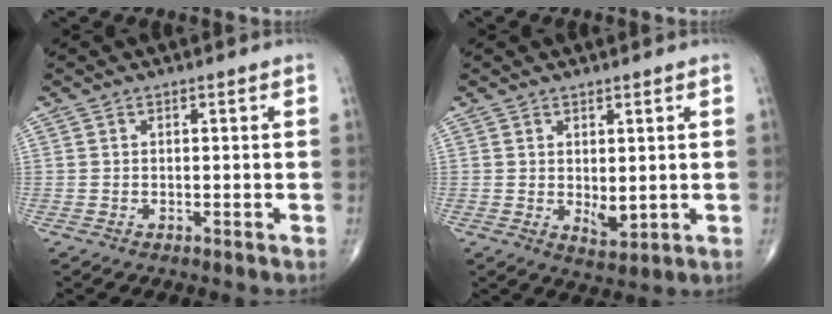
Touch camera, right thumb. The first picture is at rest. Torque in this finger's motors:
{"motor_torque": [-0.02, -0.02, 0.38, 0.18, 0.02]}